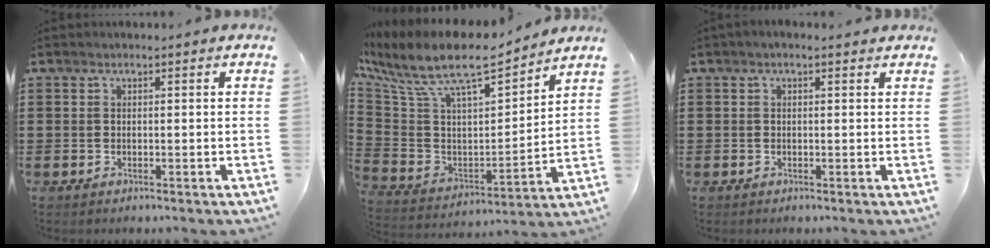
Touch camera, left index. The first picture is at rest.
{"total": 11.1, "force": [8.6, 3.0, 6.4], "torque": [-0.160, -0.053, 0.148]}
{"total": 0.8, "force": [0.1, 0.6, 0.5], "torque": [-0.012, 0.006, 0.001]}